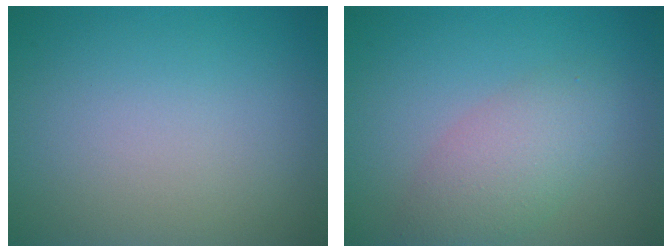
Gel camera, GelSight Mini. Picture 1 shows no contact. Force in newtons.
{"total": 3.9, "press": 3.9, "slide": 0.1}